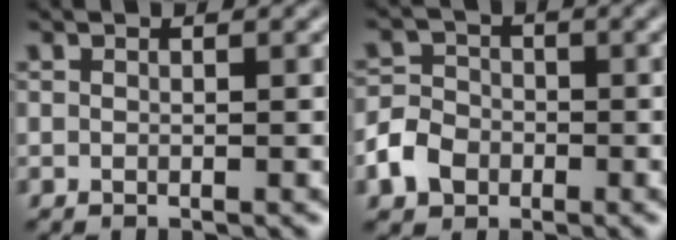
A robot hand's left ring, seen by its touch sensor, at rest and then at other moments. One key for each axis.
{"total": 3.8, "fx": -1.6, "fy": 3.1, "fz": 1.5, "tx": -0.030, "ty": 0.002, "tz": -0.037}